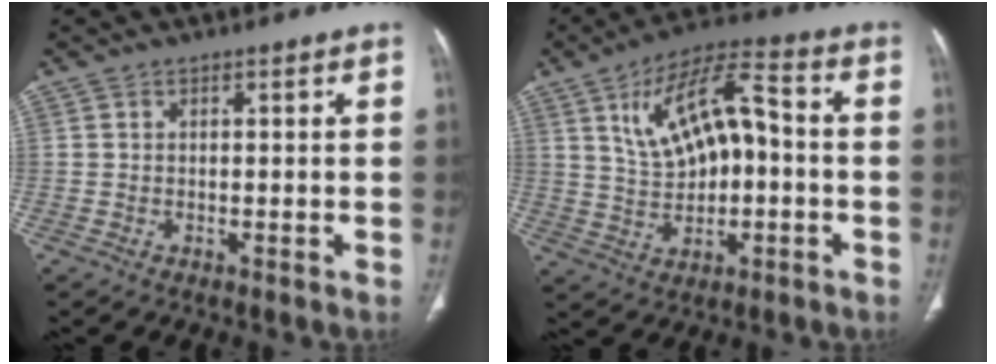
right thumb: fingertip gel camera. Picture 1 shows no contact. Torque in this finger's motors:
{"motor_torque": [-0.01, 0.56, 0.13, 0.18, 0.33]}